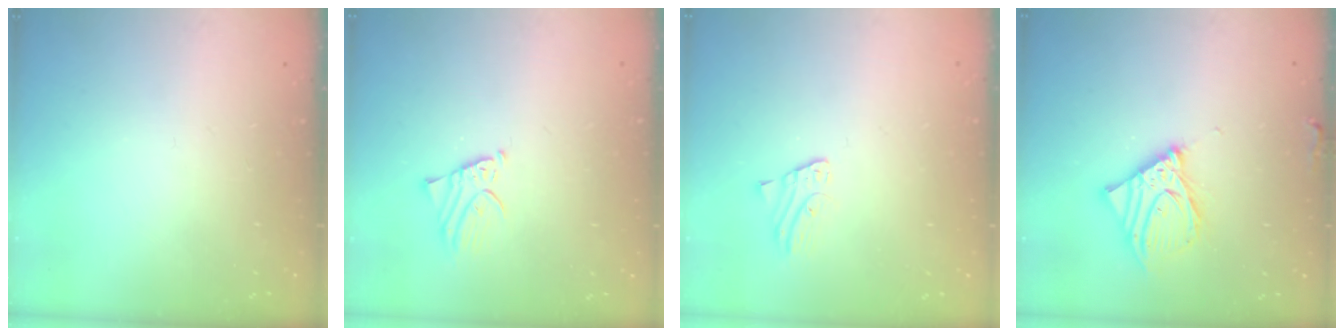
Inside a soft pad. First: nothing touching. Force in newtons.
{"total": 2.1, "press": 2.1, "slide": 0.2}
{"total": 1.9, "press": 1.9, "slide": 0.1}
{"total": 11.7, "press": 11.5, "slide": 2.2}